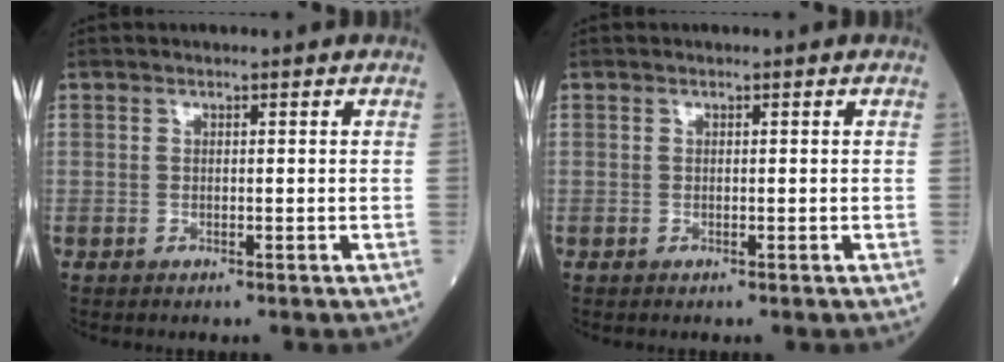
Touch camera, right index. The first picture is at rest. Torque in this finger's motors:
{"motor_torque": [0.03, 0.03, 0.00, -0.01]}